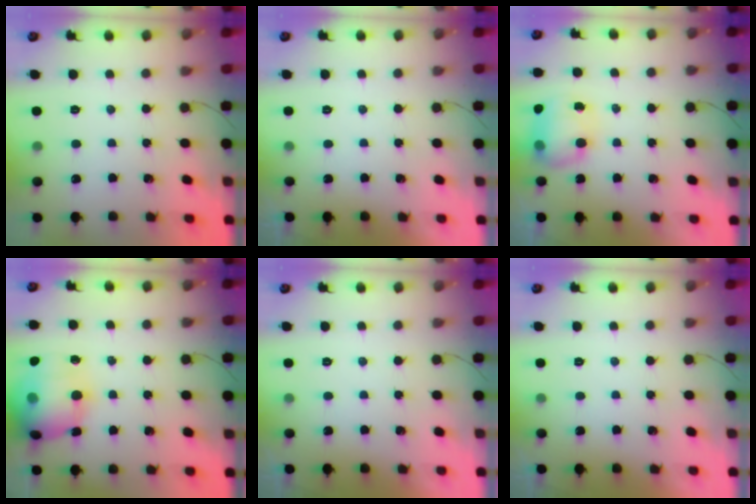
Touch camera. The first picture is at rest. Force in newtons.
{"total": 0.0}
{"total": 11.9, "press": 9.6, "slide": 7.0}
{"total": 17.6, "press": 17.4, "slide": 2.8}
{"total": 0.0}
{"total": 0.0}